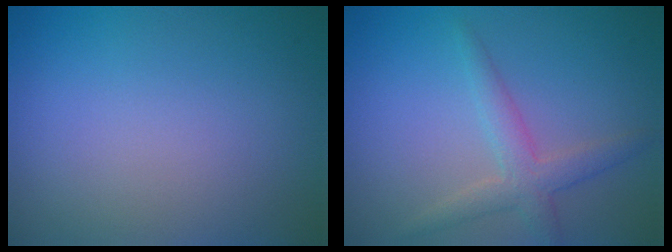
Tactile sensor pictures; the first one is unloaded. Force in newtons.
{"total": 2.8, "press": 2.8, "slide": 0.1}